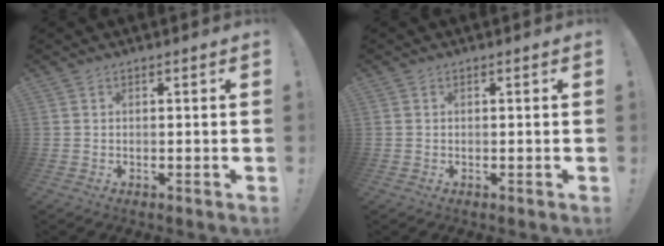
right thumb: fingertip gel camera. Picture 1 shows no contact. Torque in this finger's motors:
{"motor_torque": [0.00, 0.05, 0.00, 0.22, -0.08]}